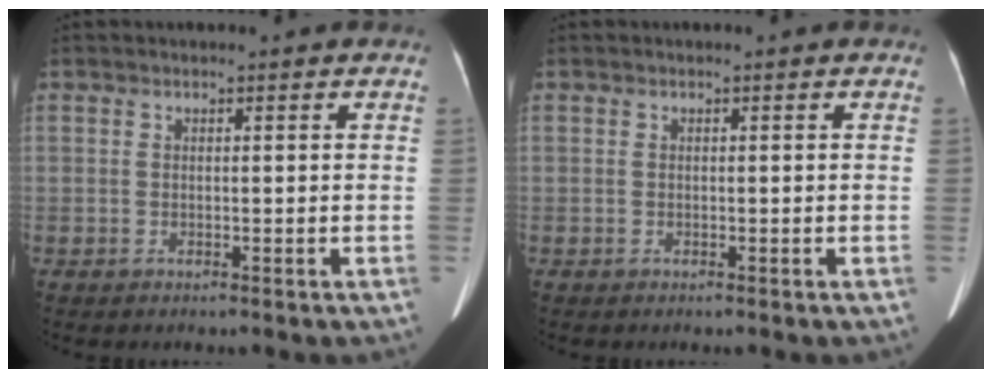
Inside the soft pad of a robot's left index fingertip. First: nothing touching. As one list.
[{"total": 0.0}]